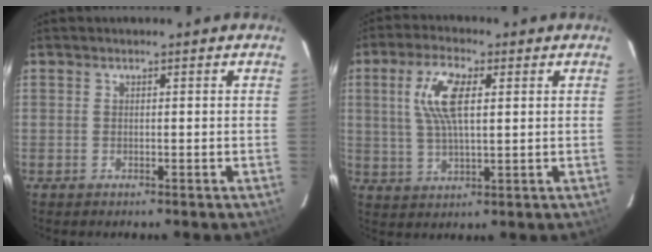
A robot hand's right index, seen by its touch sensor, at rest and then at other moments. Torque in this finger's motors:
{"motor_torque": [0.97, 0.09, 0.60, 0.16]}